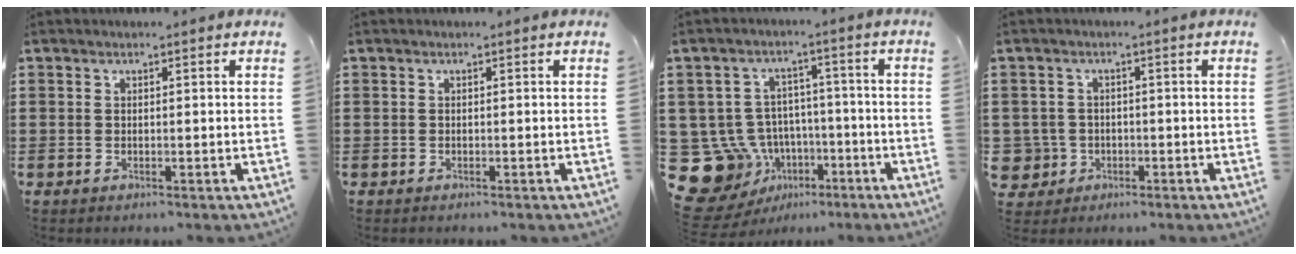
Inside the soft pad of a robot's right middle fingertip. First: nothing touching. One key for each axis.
{"total": 0.0}
{"total": 11.0, "fx": -4.6, "fy": 9.5, "fz": 3.2, "tx": -0.120, "ty": 0.023, "tz": -0.079}
{"total": 4.8, "fx": -1.3, "fy": 4.4, "fz": 1.4, "tx": -0.061, "ty": 0.002, "tz": -0.028}